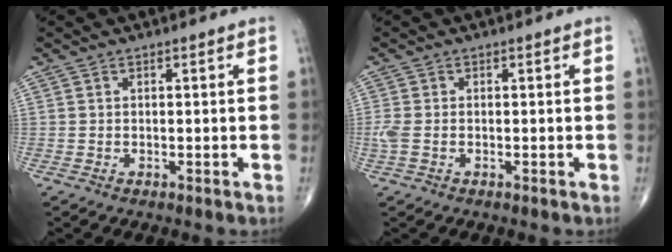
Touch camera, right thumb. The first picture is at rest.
{"total": 2.5, "force": [-0.4, 1.4, 2.0], "torque": [-0.065, 0.004, -0.007]}